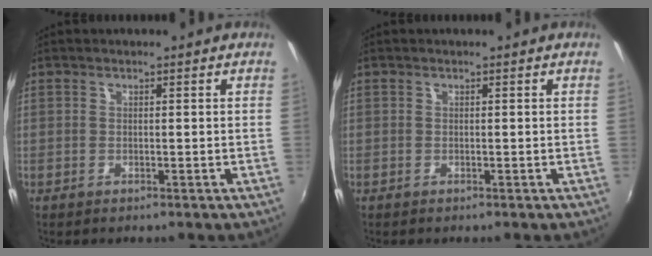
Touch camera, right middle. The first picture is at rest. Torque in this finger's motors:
{"motor_torque": [0.16, -0.07, 0.04, 0.01]}